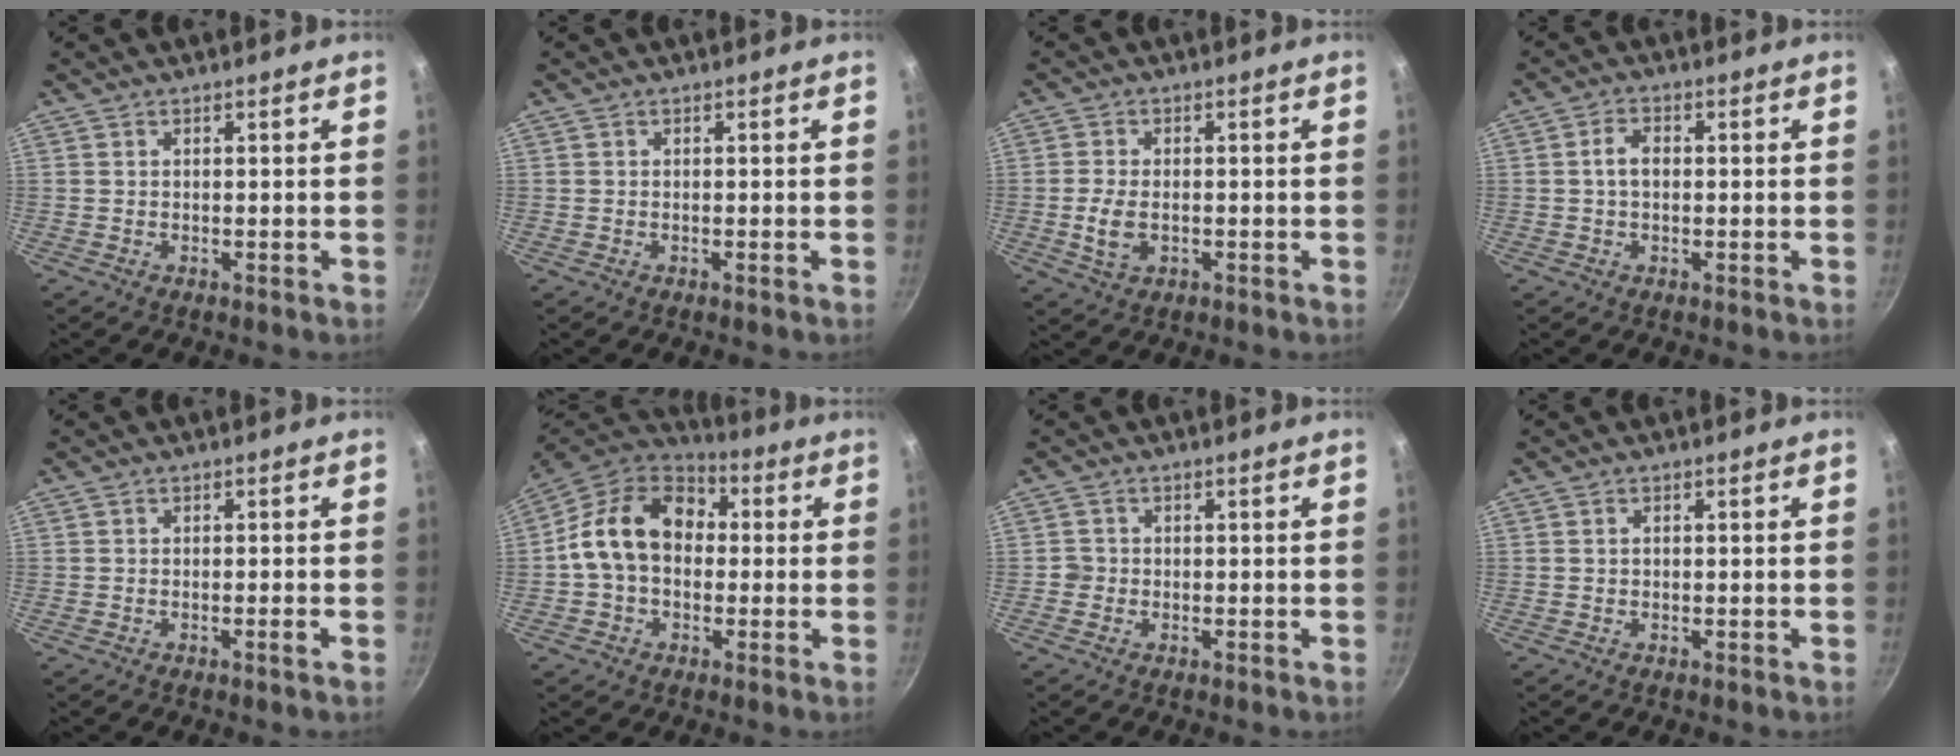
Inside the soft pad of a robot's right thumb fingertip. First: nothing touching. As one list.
[{"total": 0.0}, {"total": 5.0, "force": [-0.9, 3.1, 3.8], "torque": [-0.074, 0.006, -0.015]}, {"total": 3.5, "force": [0.1, 2.2, 2.7], "torque": [-0.045, 0.011, -0.002]}, {"total": 0.9, "force": [-0.5, -0.1, 0.7], "torque": [-0.016, 0.004, -0.008]}, {"total": 16.8, "force": [0.9, 12.8, 10.9], "torque": [-0.160, 0.040, 0.002]}, {"total": 1.6, "force": [-0.4, 1.5, 0.2], "torque": [0.005, 0.006, -0.007]}, {"total": 0.6, "force": [0.1, 0.5, 0.3], "torque": [-0.005, 0.003, 0.001]}]